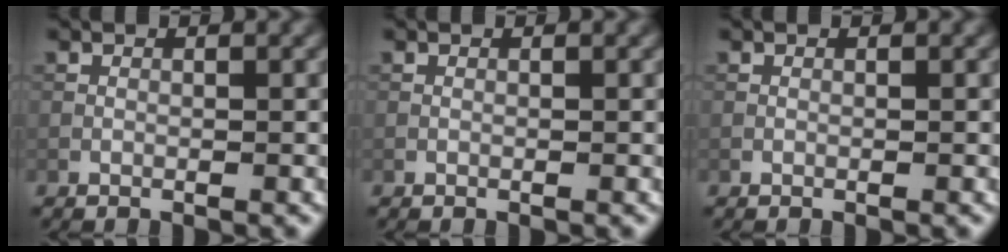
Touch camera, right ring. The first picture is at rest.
{"total": 0.0}
{"total": 0.0}